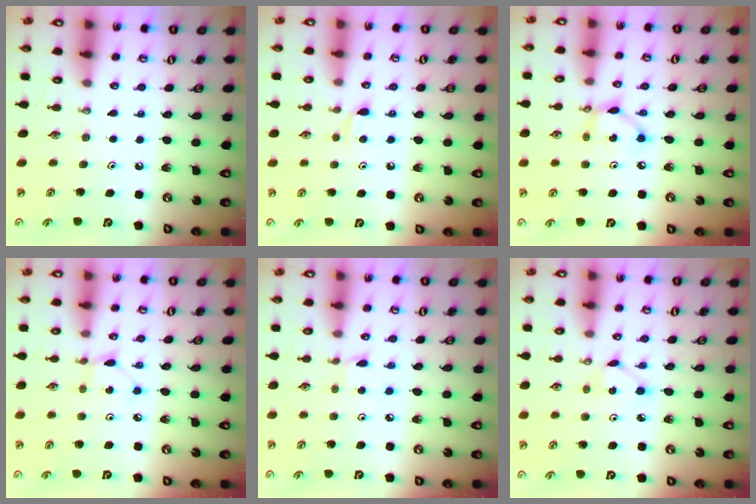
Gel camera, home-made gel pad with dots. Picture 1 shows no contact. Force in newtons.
{"total": 4.8, "press": 4.7, "slide": 0.6}
{"total": 6.5, "press": 6.5, "slide": 0.2}
{"total": 1.9, "press": 1.9, "slide": 0.1}
{"total": 2.2, "press": 2.2, "slide": 0.3}
{"total": 3.2, "press": 3.2, "slide": 0.5}